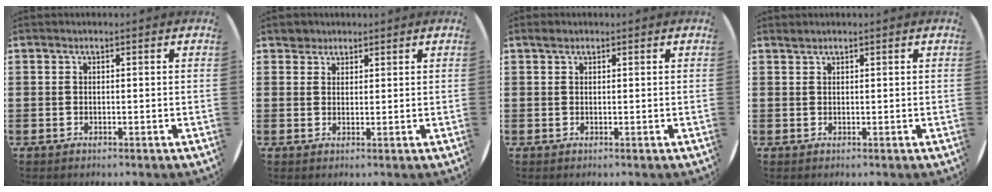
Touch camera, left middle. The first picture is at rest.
{"total": 2.0, "force": [1.8, 1.0, -0.1], "torque": [0.007, -0.001, 0.034]}
{"total": 0.7, "force": [0.6, 0.3, 0.2], "torque": [0.002, -0.001, 0.010]}
{"total": 0.5, "force": [0.5, -0.1, 0.0], "torque": [-0.001, 0.000, 0.011]}